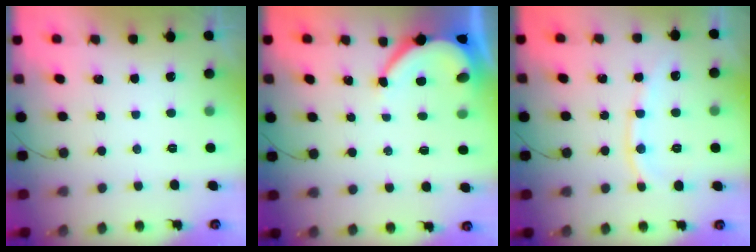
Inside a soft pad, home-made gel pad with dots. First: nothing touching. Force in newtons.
{"total": 5.9, "press": 5.8, "slide": 0.8}
{"total": 9.5, "press": 9.4, "slide": 1.3}